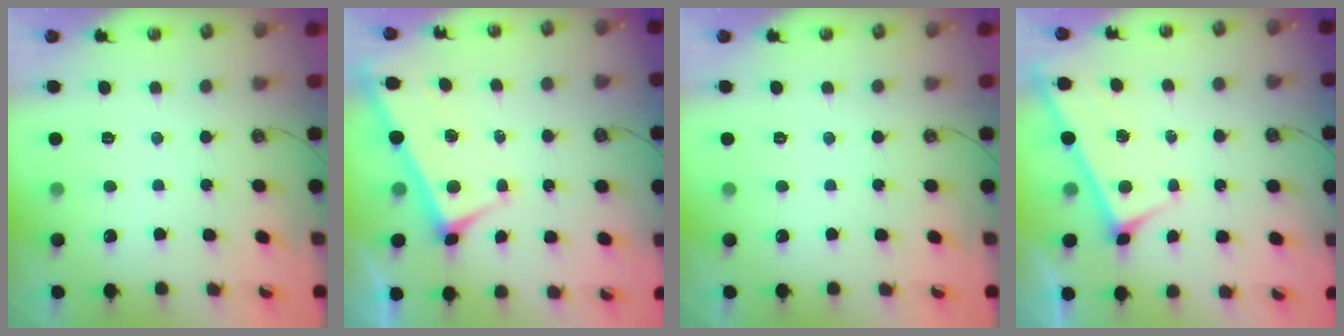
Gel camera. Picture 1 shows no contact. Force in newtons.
{"total": 3.4, "press": 3.3, "slide": 0.4}
{"total": 0.0}
{"total": 3.0, "press": 3.0, "slide": 0.2}